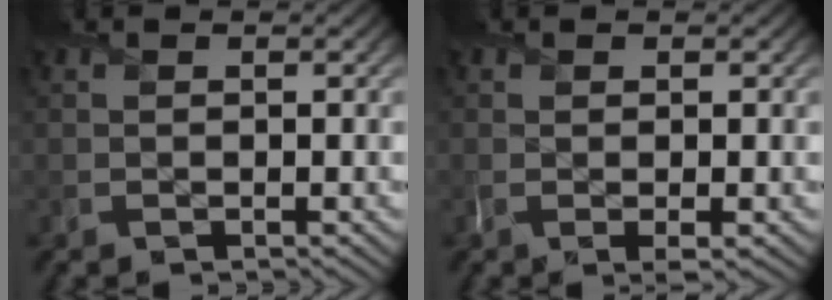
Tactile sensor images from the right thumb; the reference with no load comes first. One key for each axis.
{"total": 1.0, "fx": -0.3, "fy": 0.1, "fz": 0.9, "tx": -0.020, "ty": -0.004, "tz": -0.006}